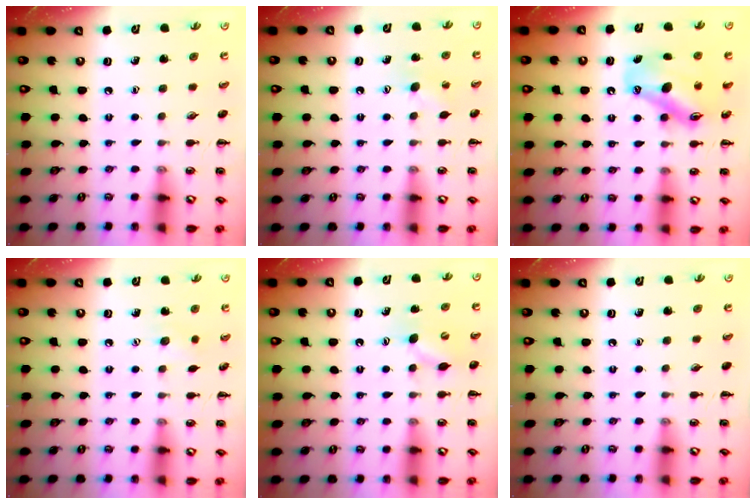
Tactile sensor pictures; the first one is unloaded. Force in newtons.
{"total": 5.0, "press": 4.8, "slide": 1.4}
{"total": 11.7, "press": 11.2, "slide": 3.4}
{"total": 4.4, "press": 4.3, "slide": 0.9}
{"total": 6.6, "press": 6.5, "slide": 1.5}
{"total": 0.0}